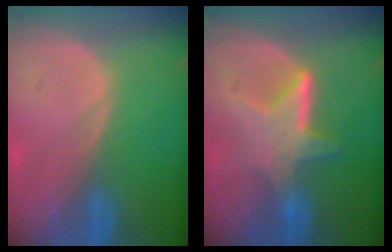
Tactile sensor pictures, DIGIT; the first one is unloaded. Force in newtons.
{"total": 6.7, "press": 6.1, "slide": 2.8}